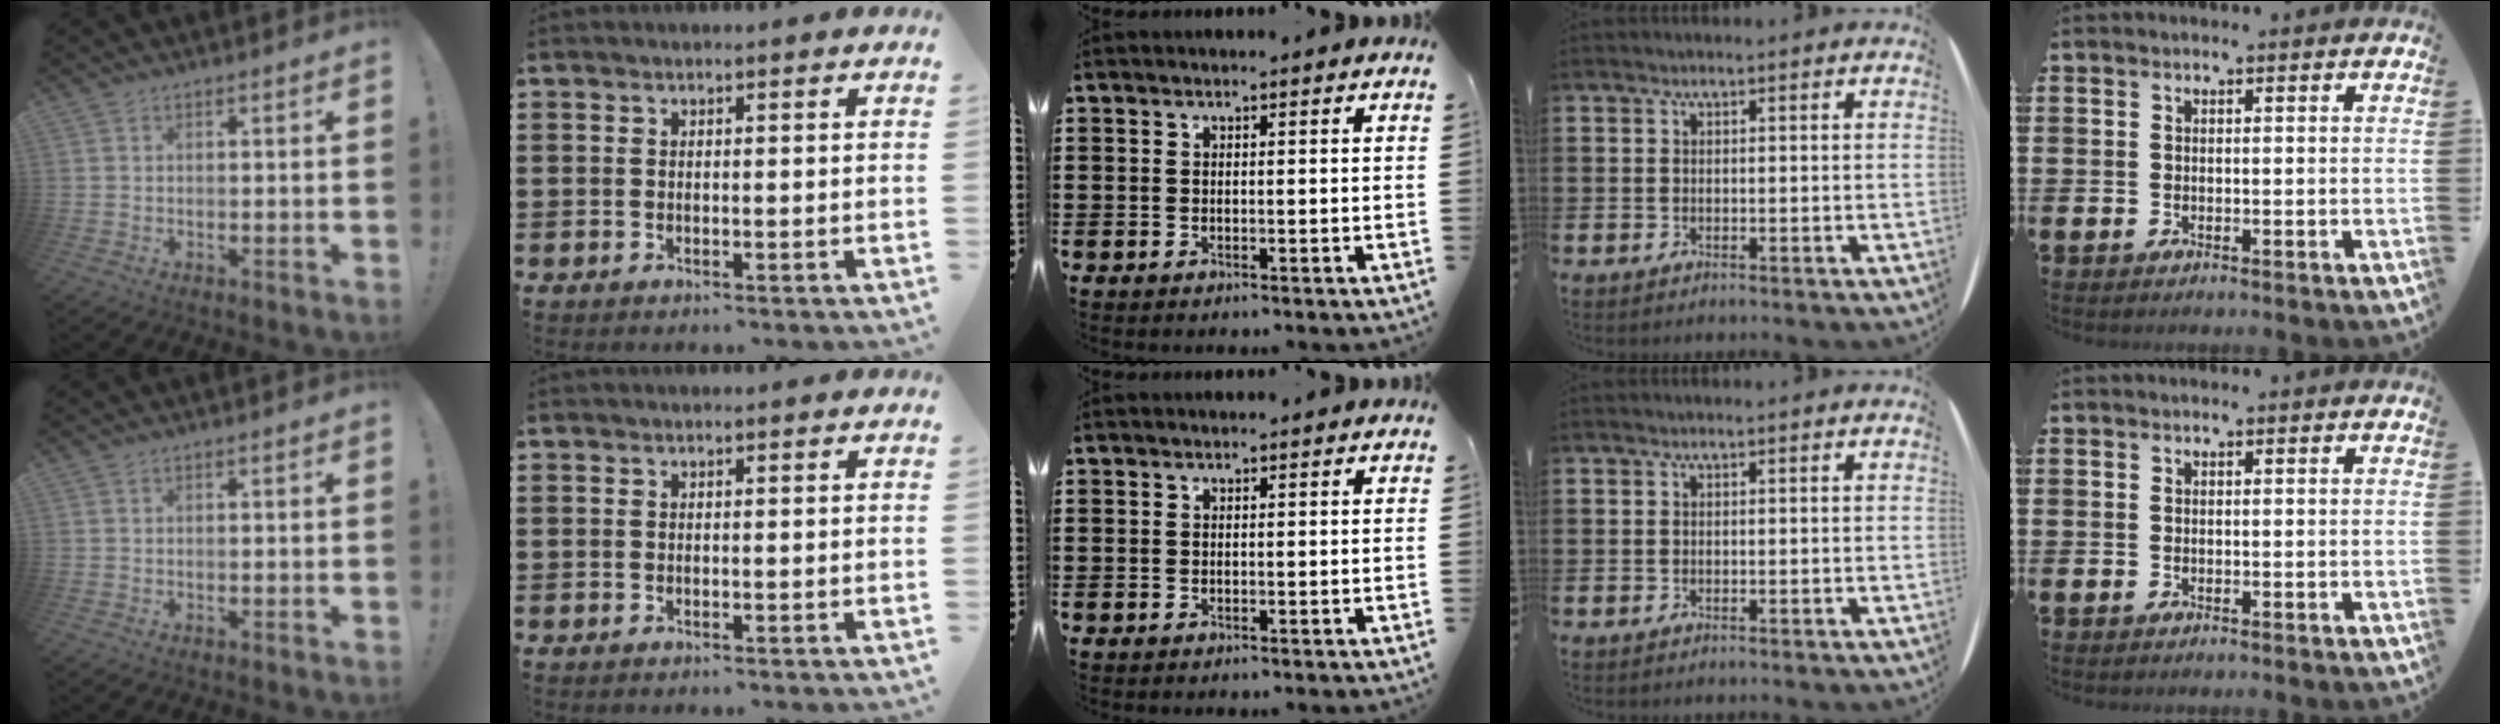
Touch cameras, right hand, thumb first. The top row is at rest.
{}